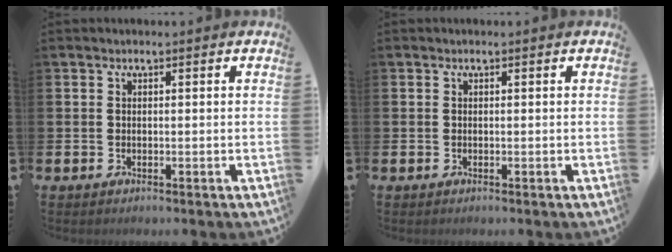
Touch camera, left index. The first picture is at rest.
{"total": 0.0}